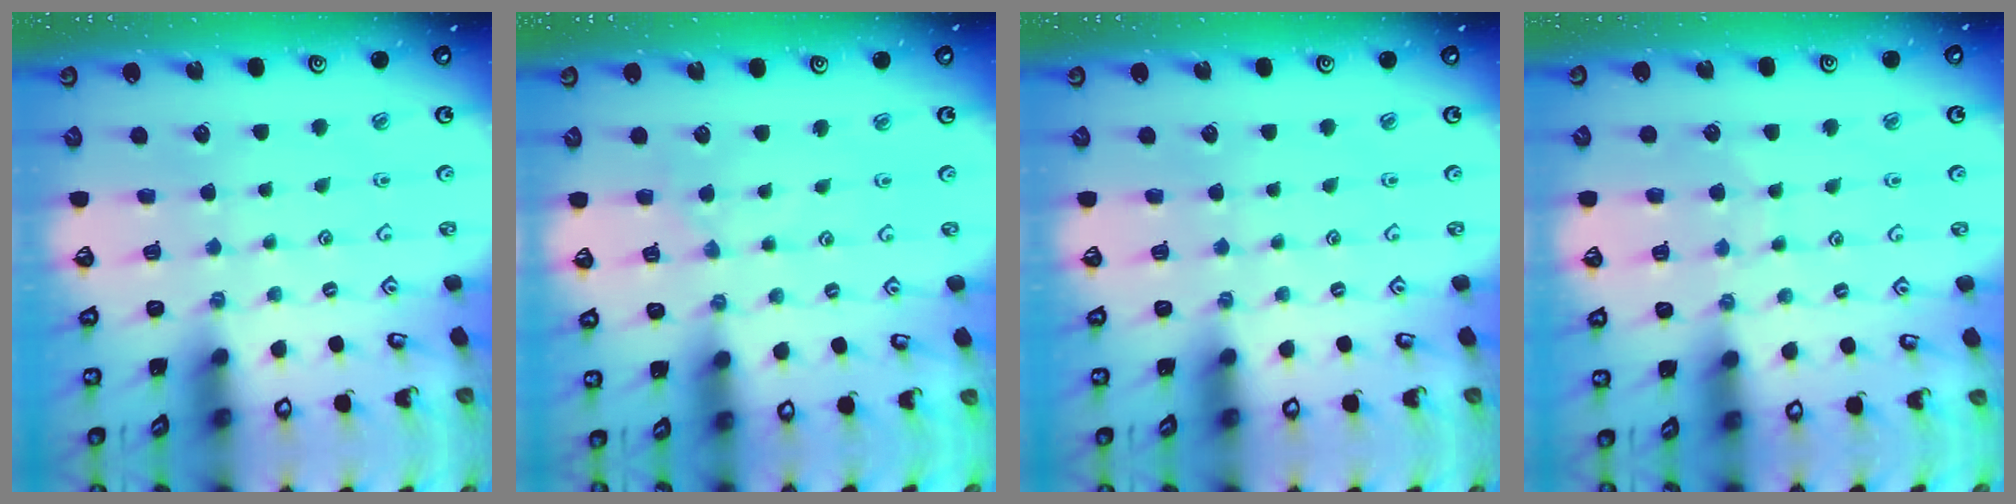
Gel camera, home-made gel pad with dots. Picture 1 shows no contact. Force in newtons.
{"total": 0.0}
{"total": 0.0}
{"total": 5.0, "press": 4.9, "slide": 0.4}